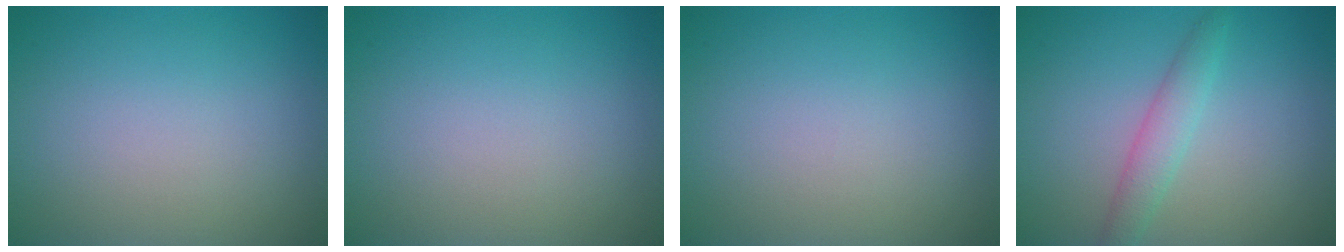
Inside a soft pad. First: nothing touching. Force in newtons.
{"total": 0.0}
{"total": 0.0}
{"total": 2.3, "press": 2.3, "slide": 0.1}